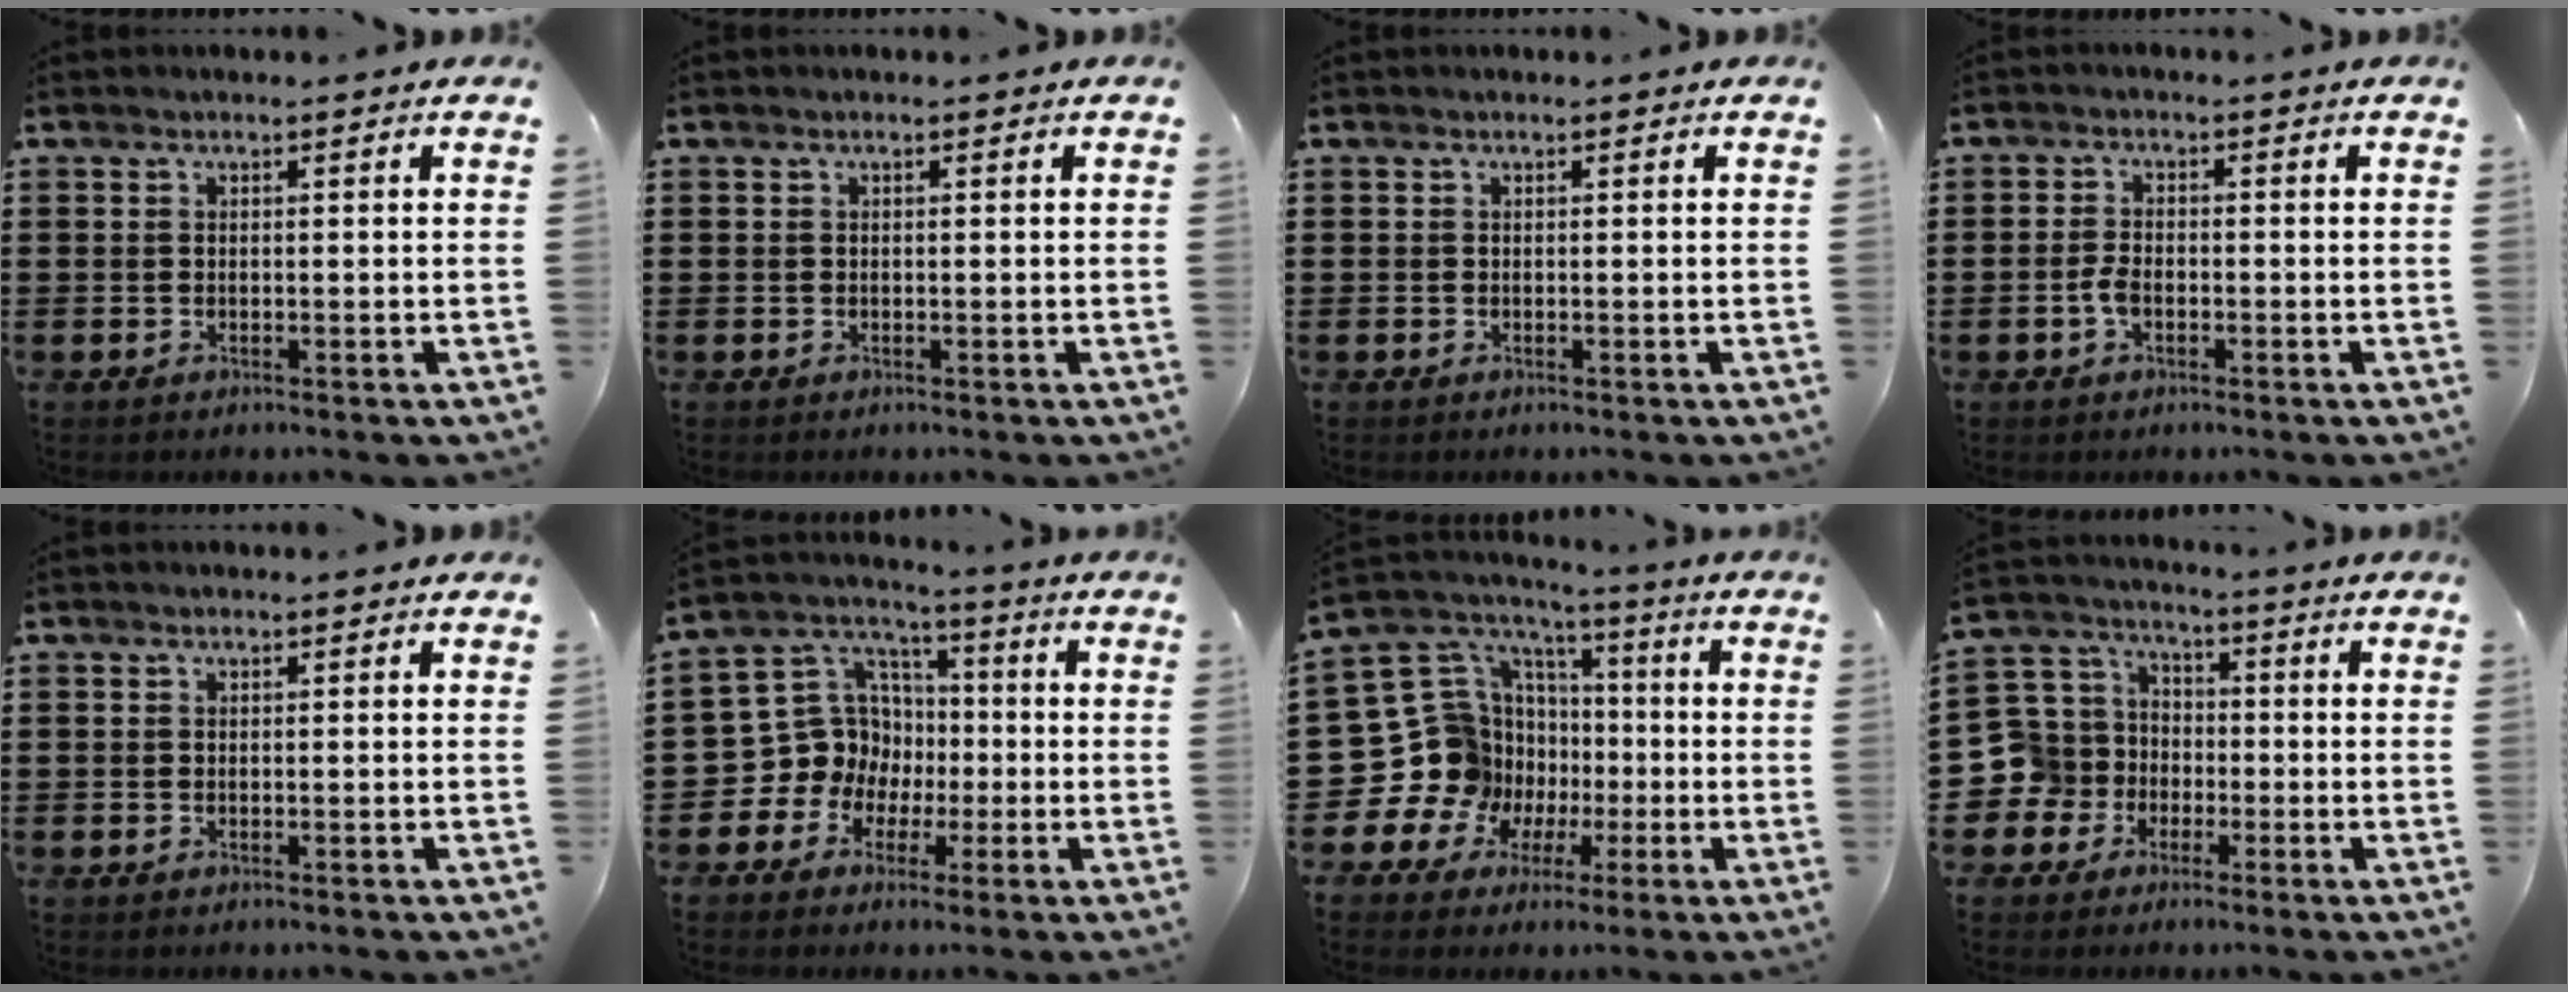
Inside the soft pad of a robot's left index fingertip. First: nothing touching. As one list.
[{"total": 0.0}, {"total": 0.0}, {"total": 2.8, "force": [-0.9, 1.4, 2.2], "torque": [-0.064, -0.005, -0.023]}, {"total": 0.0}, {"total": 10.1, "force": [-0.8, 9.9, 1.9], "torque": [-0.096, -0.003, -0.012]}, {"total": 15.1, "force": [-2.8, 14.1, 4.5], "torque": [-0.161, -0.018, -0.015]}, {"total": 8.5, "force": [-2.5, 8.1, 1.1], "torque": [-0.090, 0.007, -0.054]}]